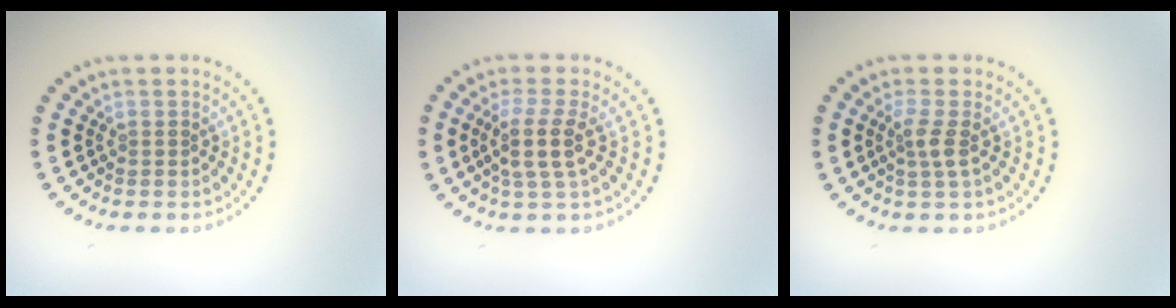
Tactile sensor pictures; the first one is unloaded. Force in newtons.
{"total": 3.0, "press": 2.3, "slide": 1.8}
{"total": 1.8, "press": 1.3, "slide": 1.1}